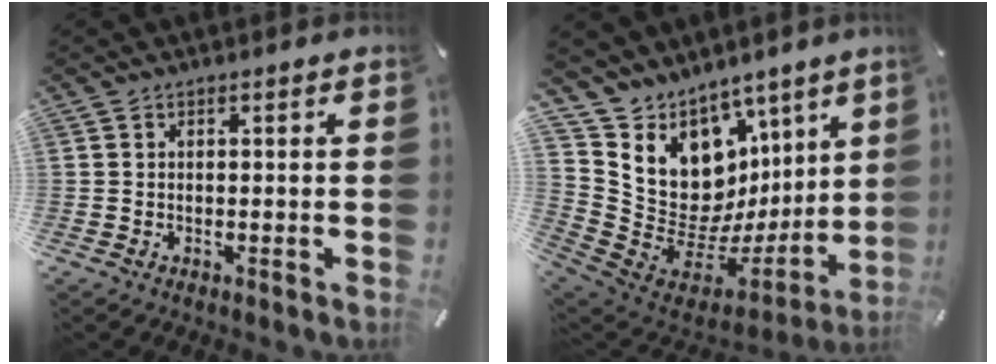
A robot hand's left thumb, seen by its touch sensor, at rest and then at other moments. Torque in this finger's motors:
{"motor_torque": [1.49, -0.15, 1.34, -1.43, 0.12]}